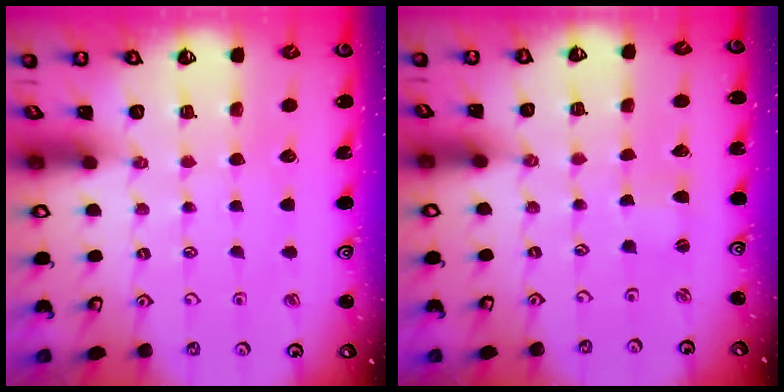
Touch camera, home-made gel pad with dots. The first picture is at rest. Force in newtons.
{"total": 1.7, "press": 1.7, "slide": 0.2}